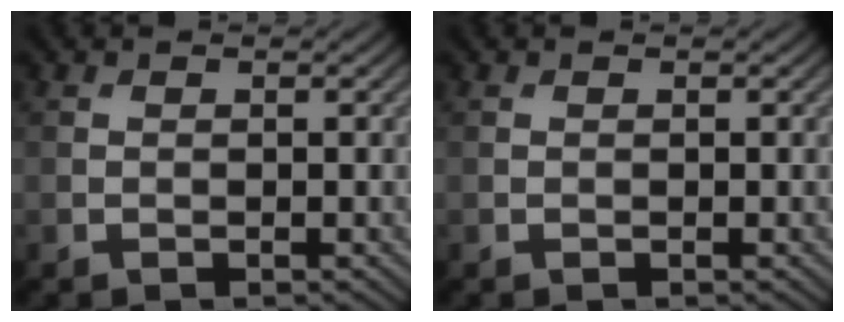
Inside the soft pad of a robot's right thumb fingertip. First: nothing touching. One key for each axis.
{"total": 0.0}